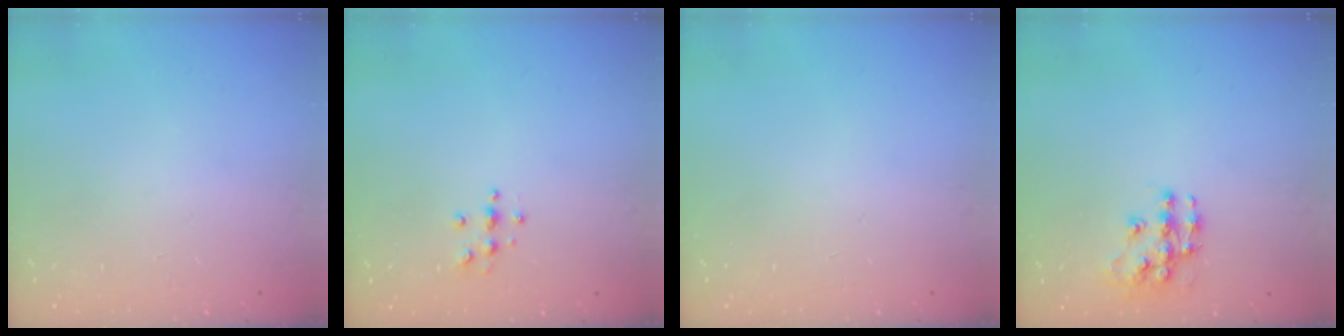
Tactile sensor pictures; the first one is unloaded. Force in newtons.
{"total": 4.6, "press": 4.5, "slide": 0.6}
{"total": 0.0}
{"total": 10.9, "press": 10.9, "slide": 0.8}